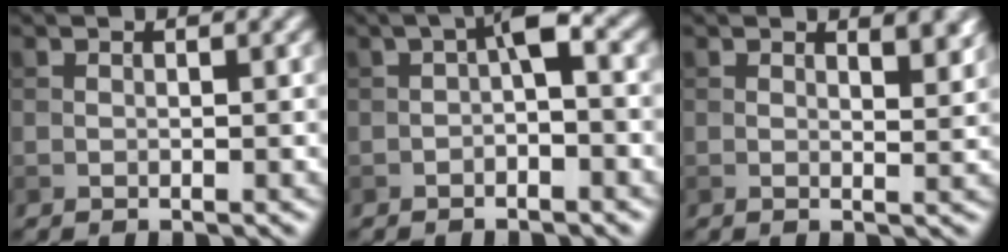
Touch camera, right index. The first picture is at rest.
{"total": 2.8, "force": [-0.4, 0.9, 2.6], "torque": [-0.041, 0.012, -0.011]}
{"total": 2.6, "force": [1.5, 0.9, 2.0], "torque": [-0.026, -0.003, 0.025]}